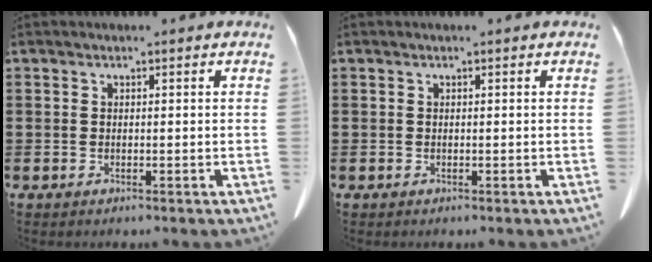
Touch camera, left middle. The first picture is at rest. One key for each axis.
{"total": 0.0}